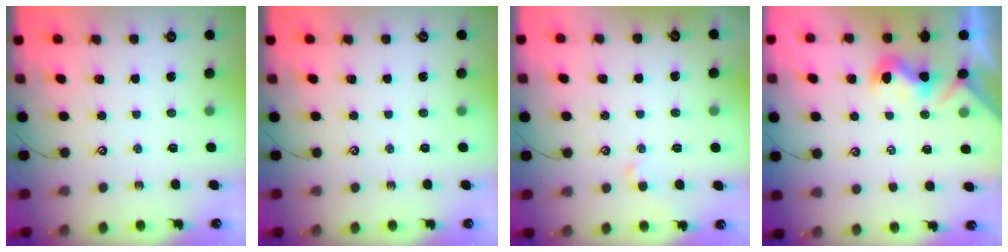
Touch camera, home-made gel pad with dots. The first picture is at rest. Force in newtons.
{"total": 0.0}
{"total": 0.8, "press": 0.8, "slide": 0.1}
{"total": 0.5, "press": 0.3, "slide": 0.4}